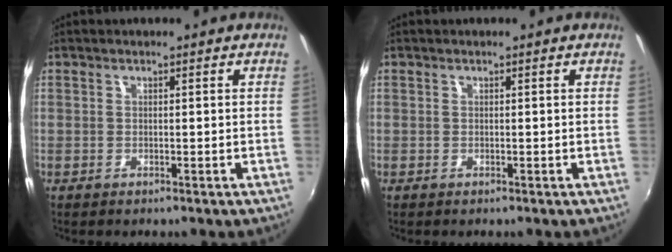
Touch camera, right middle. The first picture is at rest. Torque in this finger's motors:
{"motor_torque": [0.00, -0.71, 0.03, 0.00]}